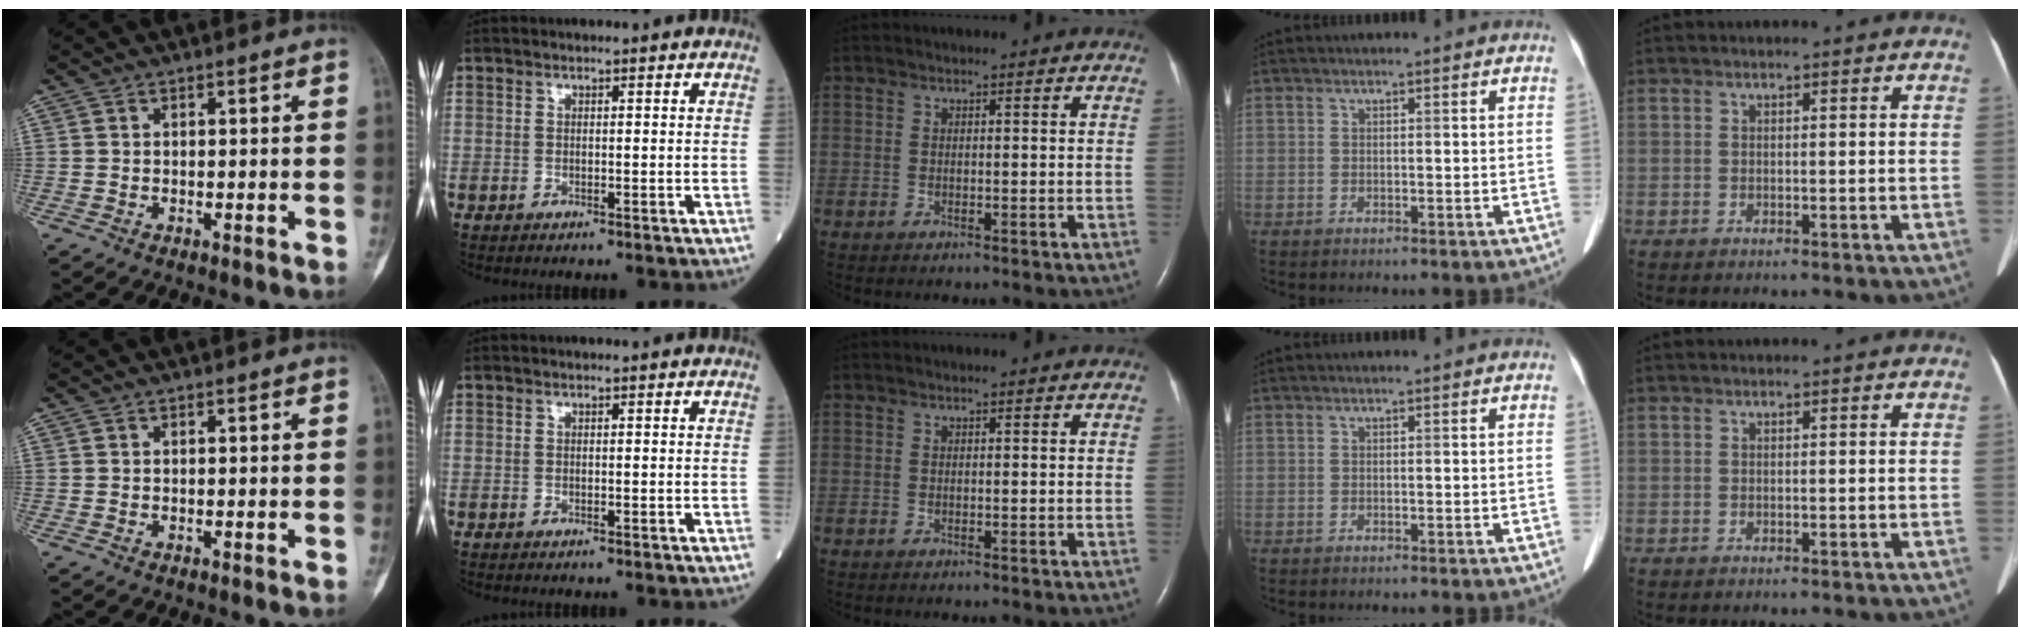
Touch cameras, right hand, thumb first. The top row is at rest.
{}